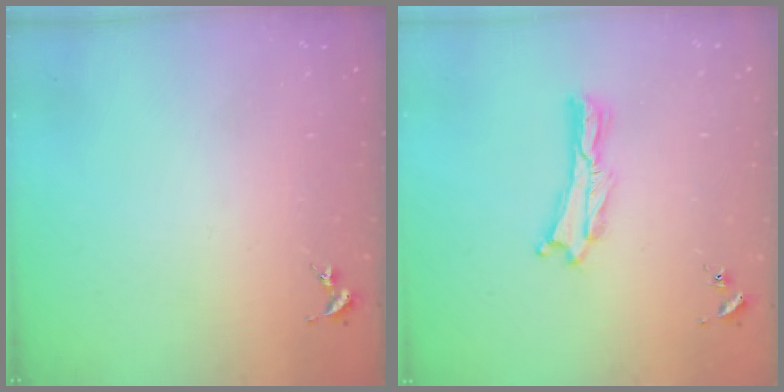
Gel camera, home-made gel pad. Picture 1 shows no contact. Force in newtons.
{"total": 0.6, "press": 0.5, "slide": 0.2}